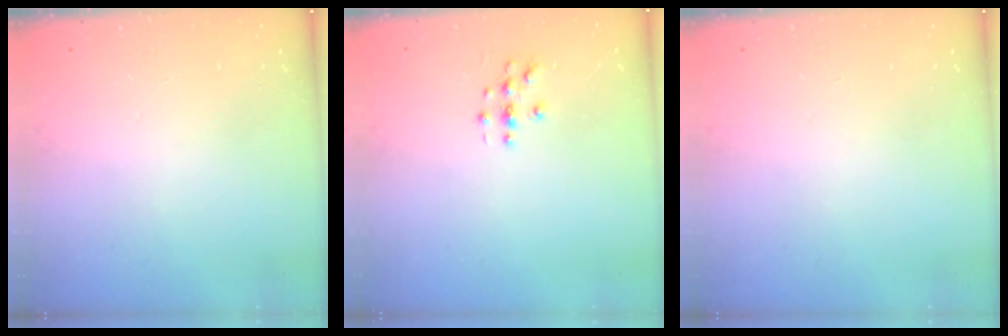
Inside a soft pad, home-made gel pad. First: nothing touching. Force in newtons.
{"total": 2.8, "press": 2.8, "slide": 0.3}
{"total": 0.0}